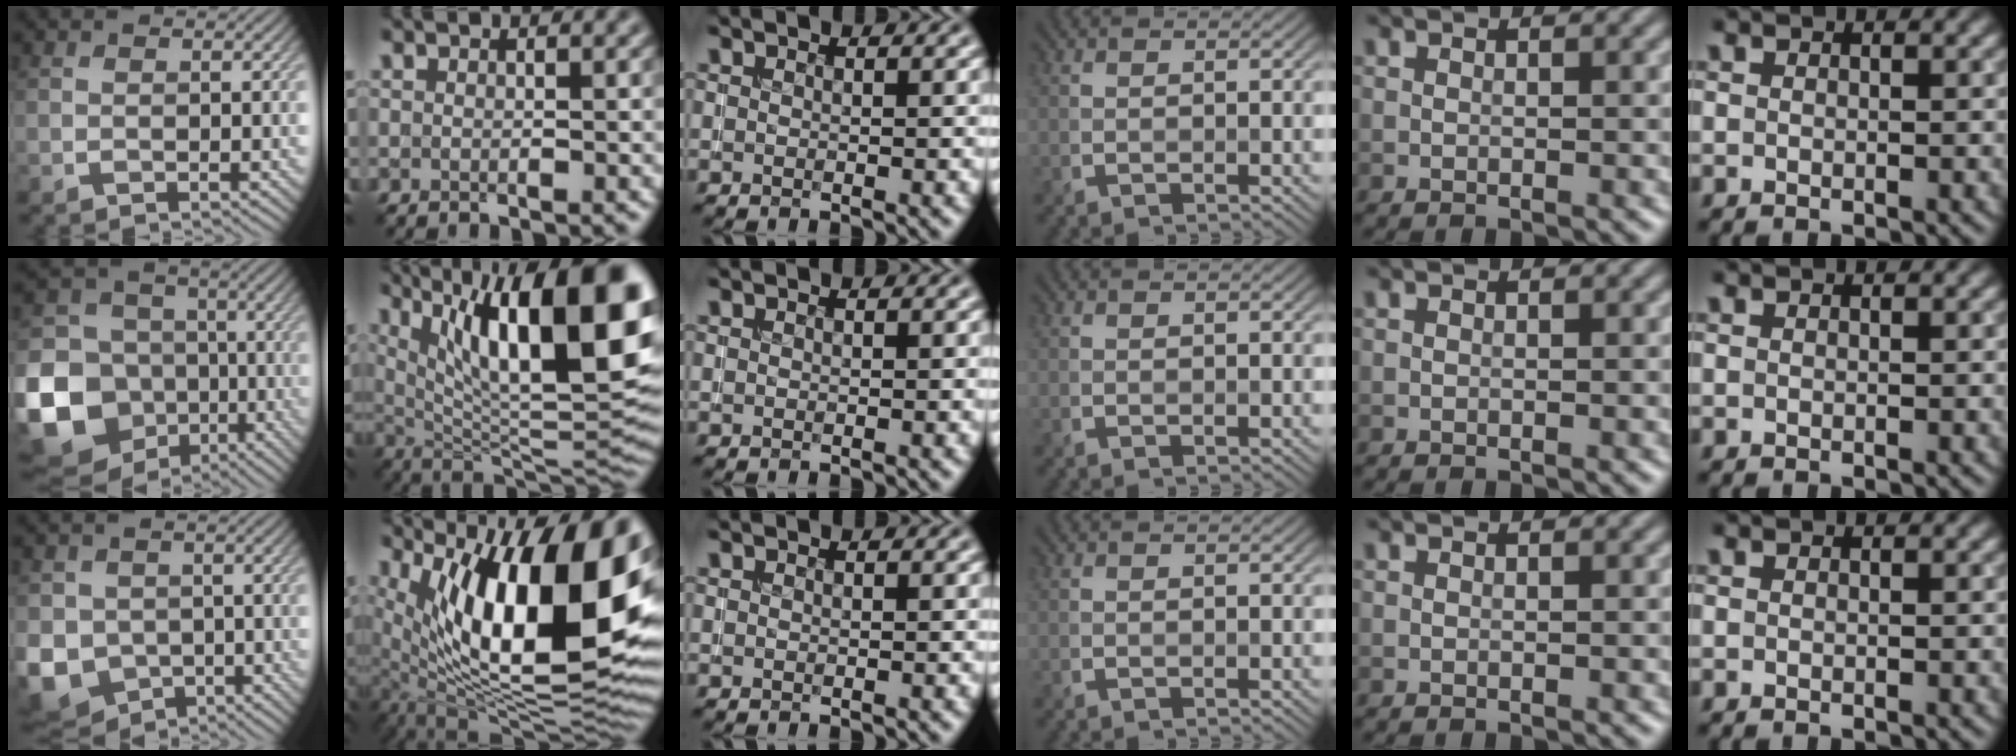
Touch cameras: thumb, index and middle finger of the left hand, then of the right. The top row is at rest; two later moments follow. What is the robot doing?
{"motion": "insert", "object": "coin"}